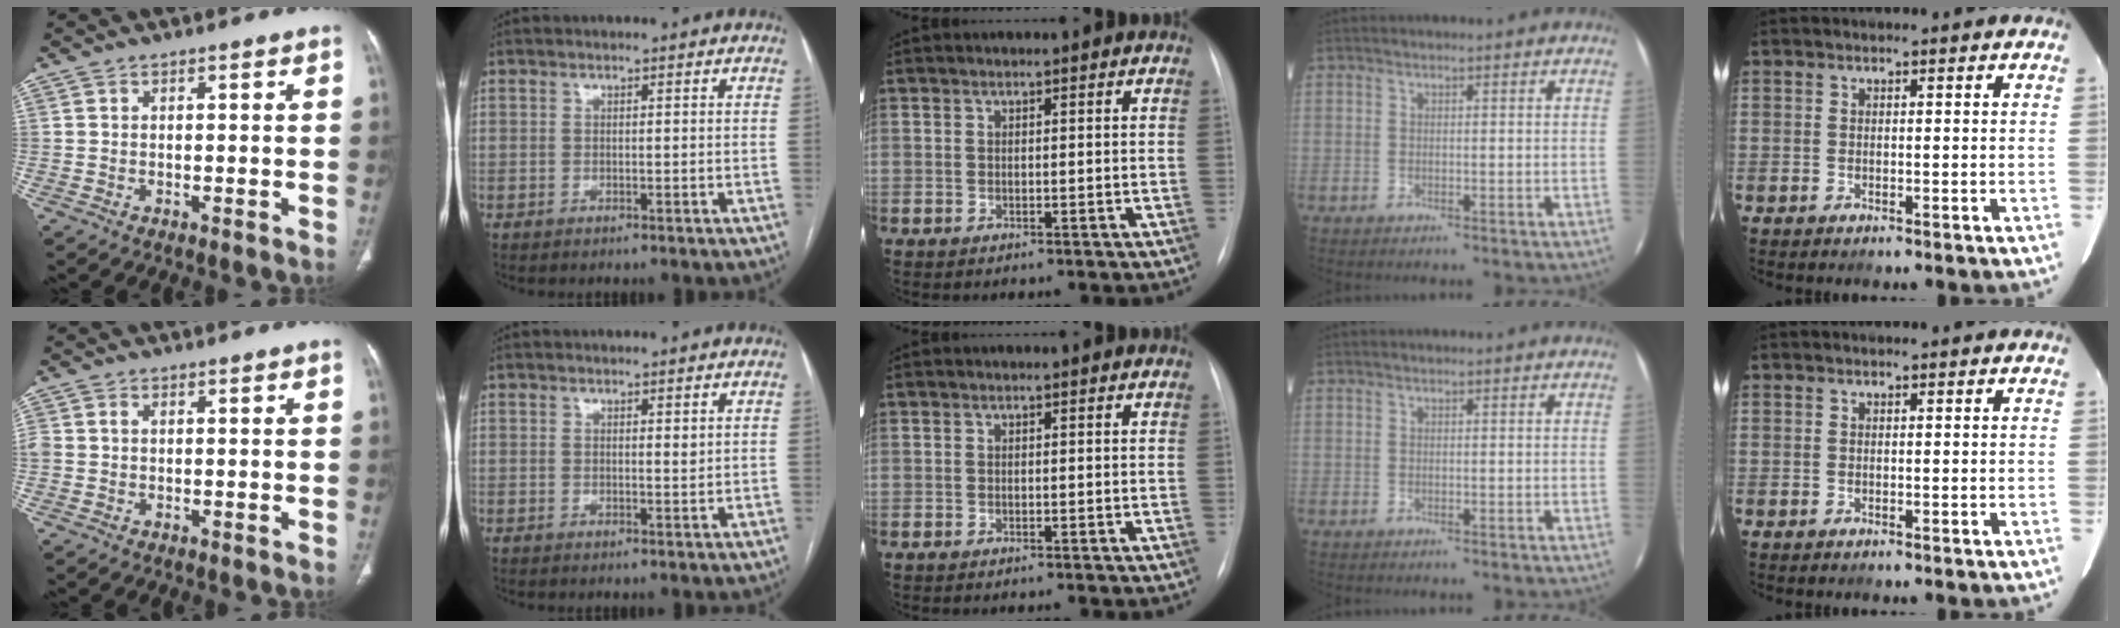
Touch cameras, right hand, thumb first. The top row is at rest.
{"thumb": {"total": 1.9, "force": [0.1, 1.6, 1.1], "torque": [-0.030, 0.009, 0.005]}, "index": {"total": 0.9, "force": [0.6, 0.2, 0.7], "torque": [-0.011, -0.001, 0.009]}, "middle": {"total": 0.9, "force": [-0.8, 0.1, 0.4], "torque": [-0.009, -0.002, -0.012]}}